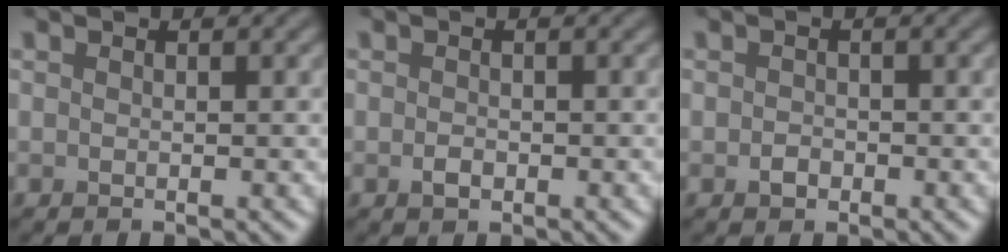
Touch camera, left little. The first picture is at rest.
{"total": 1.1, "force": [-0.5, 0.7, 0.7], "torque": [-0.014, -0.001, -0.012]}
{"total": 1.2, "force": [-0.6, 0.8, 0.6], "torque": [-0.010, -0.001, -0.016]}